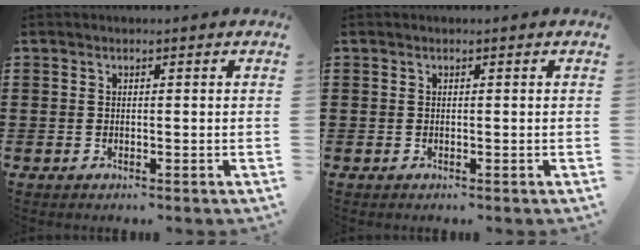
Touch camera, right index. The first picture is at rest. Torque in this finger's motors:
{"motor_torque": [0.00, 0.00, 0.00, 0.00]}